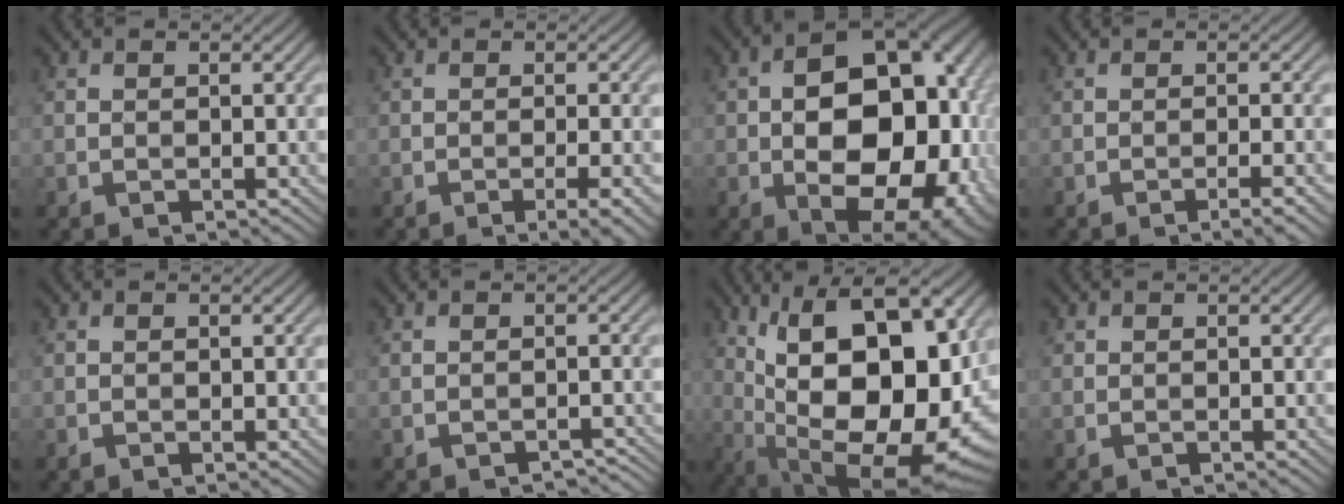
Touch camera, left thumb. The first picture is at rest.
{"total": 2.8, "force": [-1.3, 0.2, 2.5], "torque": [-0.042, 0.009, -0.025]}
{"total": 19.2, "force": [-2.5, 12.3, 14.6], "torque": [-0.177, -0.012, -0.013]}
{"total": 2.0, "force": [-1.2, 0.0, 1.6], "torque": [-0.029, 0.009, -0.023]}
{"total": 0.5, "force": [0.0, 0.4, 0.3], "torque": [-0.008, -0.001, 0.001]}
{"total": 0.9, "force": [-0.9, 0.0, -0.1], "torque": [0.000, 0.004, -0.015]}
{"total": 20.5, "force": [2.0, 10.5, 17.5], "torque": [-0.257, 0.010, 0.045]}
{"total": 0.8, "force": [0.5, 0.6, 0.1], "torque": [-0.003, 0.001, 0.008]}